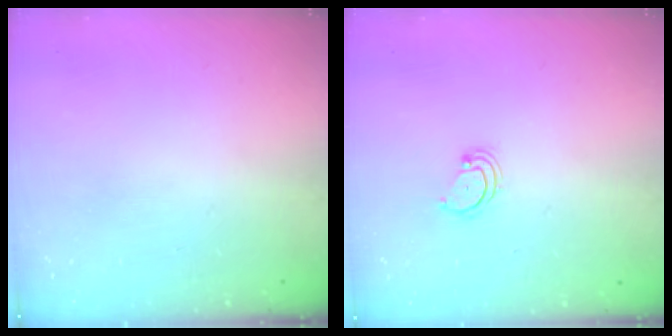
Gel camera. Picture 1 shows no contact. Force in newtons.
{"total": 2.9, "press": 2.9, "slide": 0.3}